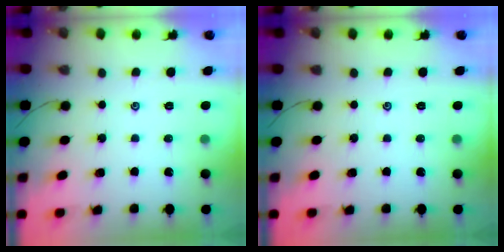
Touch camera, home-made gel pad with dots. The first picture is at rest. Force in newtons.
{"total": 0.0}